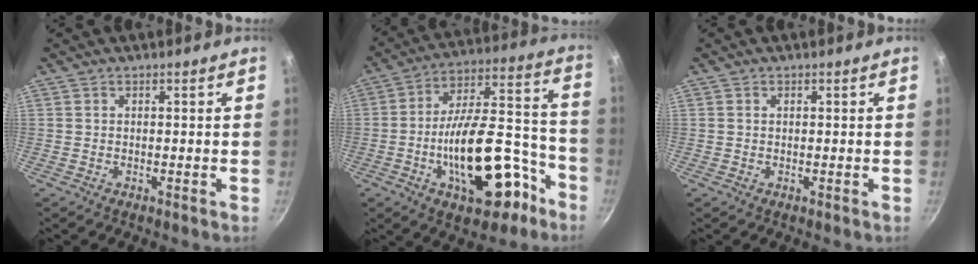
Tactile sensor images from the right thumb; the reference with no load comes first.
{"total": 22.8, "force": [-9.2, 10.8, 17.8], "torque": [-0.239, 0.080, -0.128]}
{"total": 0.5, "force": [0.2, 0.4, 0.3], "torque": [-0.006, 0.002, 0.003]}